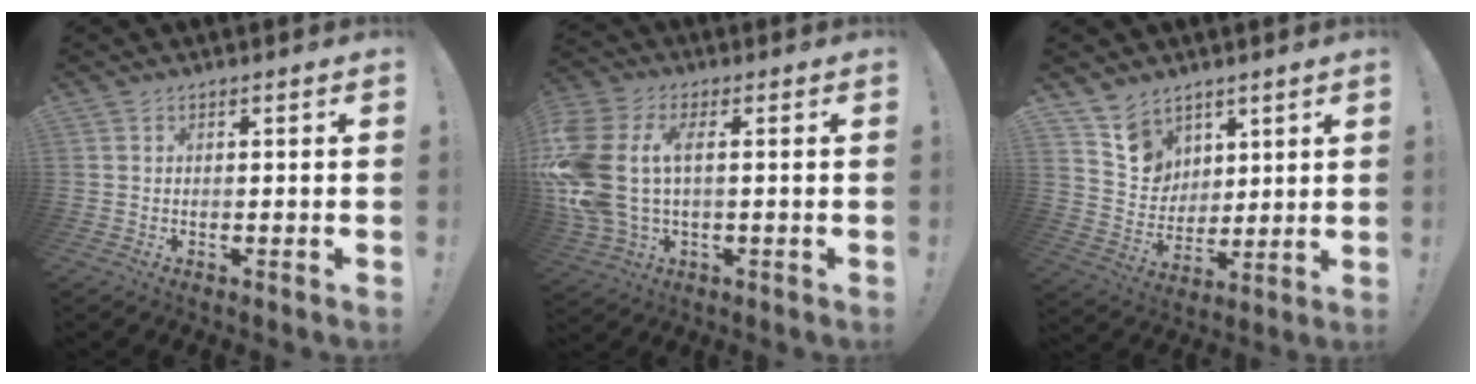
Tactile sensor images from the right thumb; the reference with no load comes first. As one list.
[{"total": 15.1, "force": [1.9, 9.2, 11.9], "torque": [-0.267, -0.003, 0.038]}, {"total": 9.9, "force": [7.0, 6.9, 1.3], "torque": [-0.027, -0.058, 0.142]}]